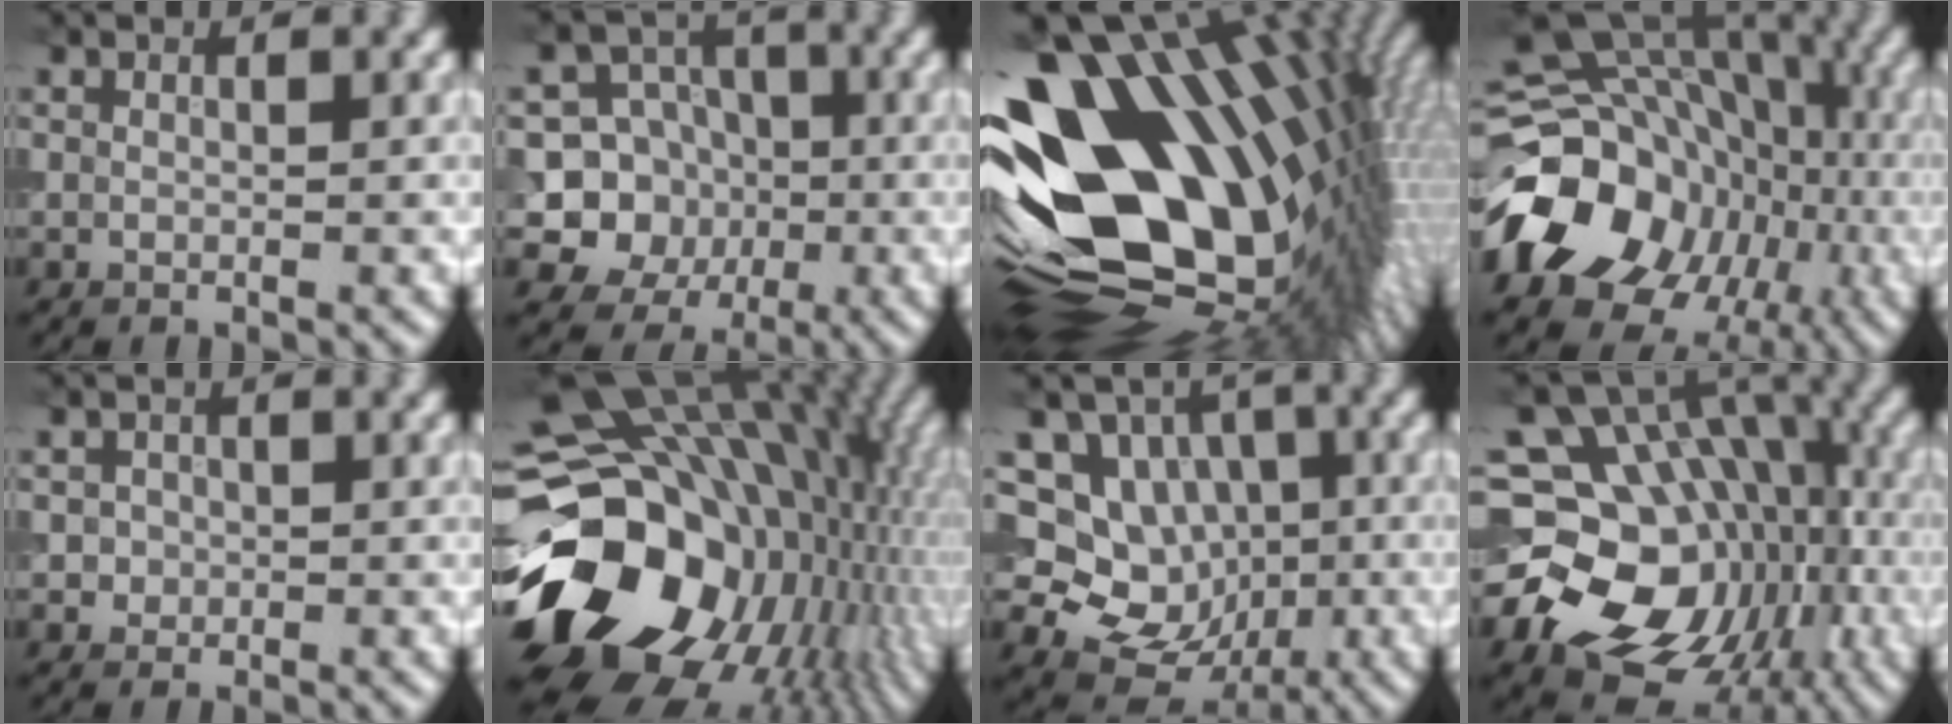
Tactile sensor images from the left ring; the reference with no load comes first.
{"total": 7.3, "force": [-0.9, 6.9, 2.3], "torque": [-0.019, -0.007, -0.046]}
{"total": 20.4, "force": [3.0, 12.6, 15.7], "torque": [-0.293, -0.052, 0.080]}
{"total": 18.6, "force": [-5.0, 14.9, 9.9], "torque": [-0.170, 0.001, -0.089]}
{"total": 1.3, "force": [0.0, 1.3, 0.3], "torque": [0.009, -0.003, 0.000]}
{"total": 20.6, "force": [-1.1, 15.2, 13.9], "torque": [-0.276, -0.044, 0.005]}
{"total": 13.1, "force": [-0.6, 11.9, 5.3], "torque": [-0.113, 0.034, -0.023]}
{"total": 19.8, "force": [-4.1, 16.0, 11.0], "torque": [-0.174, -0.016, -0.065]}